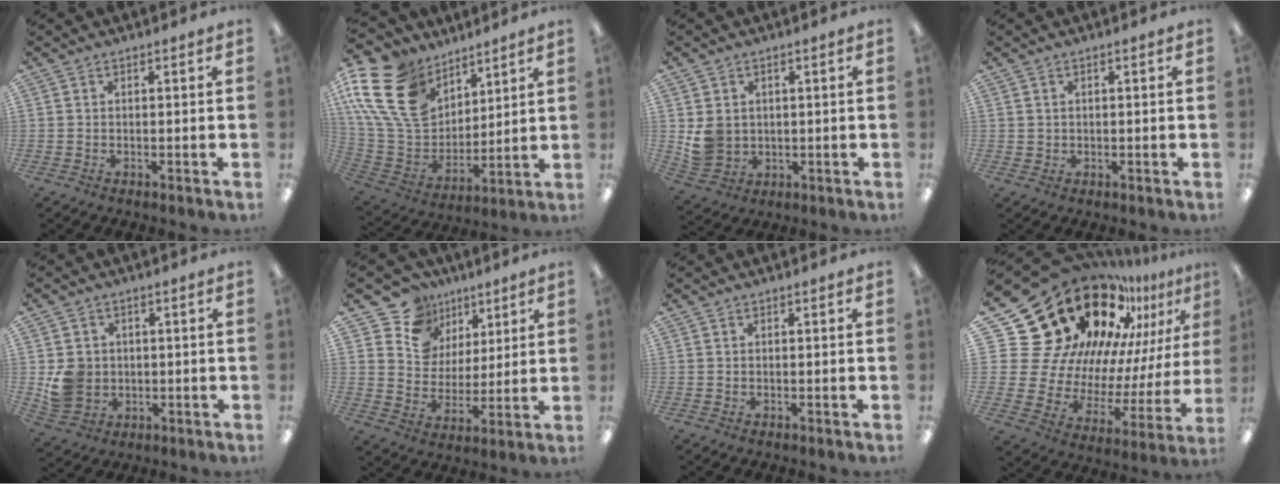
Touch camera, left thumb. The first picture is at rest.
{"total": 21.4, "force": [11.0, 14.6, 11.1], "torque": [-0.260, -0.054, 0.204]}
{"total": 6.0, "force": [1.1, 5.6, 1.9], "torque": [-0.029, 0.007, 0.028]}
{"total": 1.3, "force": [0.6, 1.2, 0.1], "torque": [-0.003, 0.003, 0.010]}
{"total": 7.2, "force": [0.0, 6.8, 2.3], "torque": [-0.052, 0.011, 0.008]}
{"total": 11.7, "force": [7.6, 9.0, 0.9], "torque": [-0.027, -0.069, 0.146]}
{"total": 0.0}
{"total": 31.5, "force": [20.5, 18.8, 14.8], "torque": [-0.247, -0.185, 0.426]}